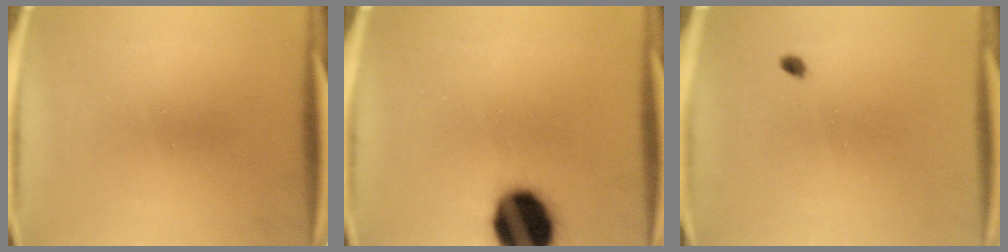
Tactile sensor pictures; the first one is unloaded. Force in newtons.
{"total": 18.6}
{"total": 1.6}